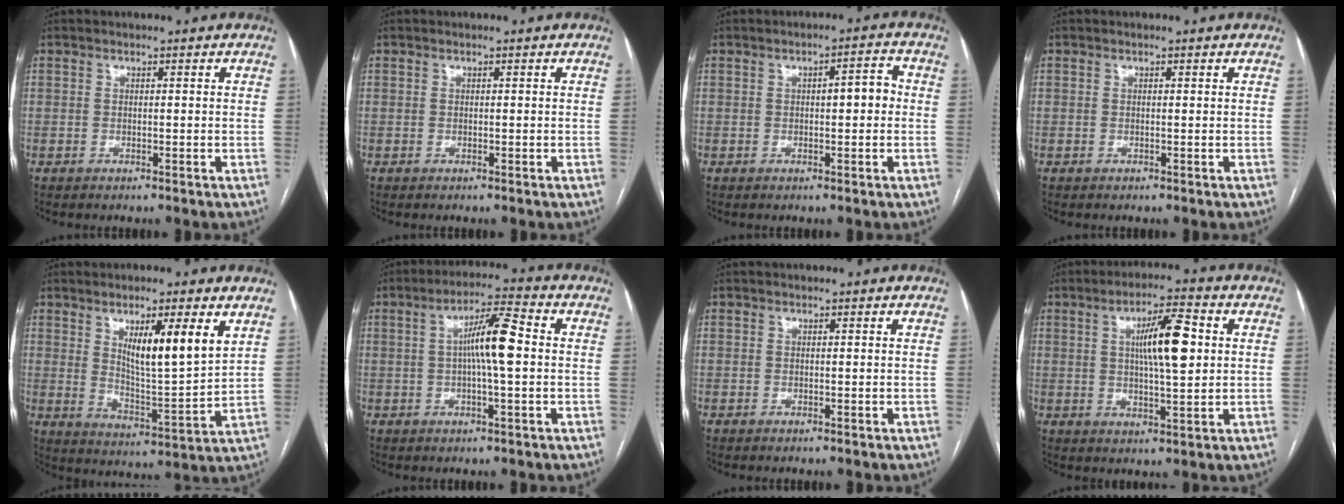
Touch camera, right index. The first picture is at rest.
{"total": 0.0}
{"total": 3.8, "force": [0.1, 1.1, 3.6], "torque": [-0.049, 0.014, -0.001]}
{"total": 0.0}
{"total": 11.3, "force": [5.1, 1.5, 10.0], "torque": [-0.168, -0.011, 0.089]}
{"total": 8.2, "force": [0.5, 0.7, 8.2], "torque": [-0.145, 0.015, 0.002]}
{"total": 0.0}
{"total": 9.6, "force": [2.0, 1.7, 9.3], "torque": [-0.158, 0.010, 0.033]}